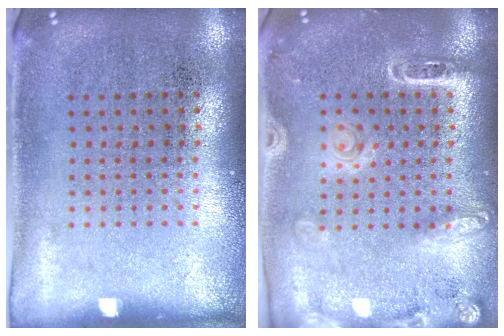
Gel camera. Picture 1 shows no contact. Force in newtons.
{"total": 1.8, "press": 1.7, "slide": 0.7}